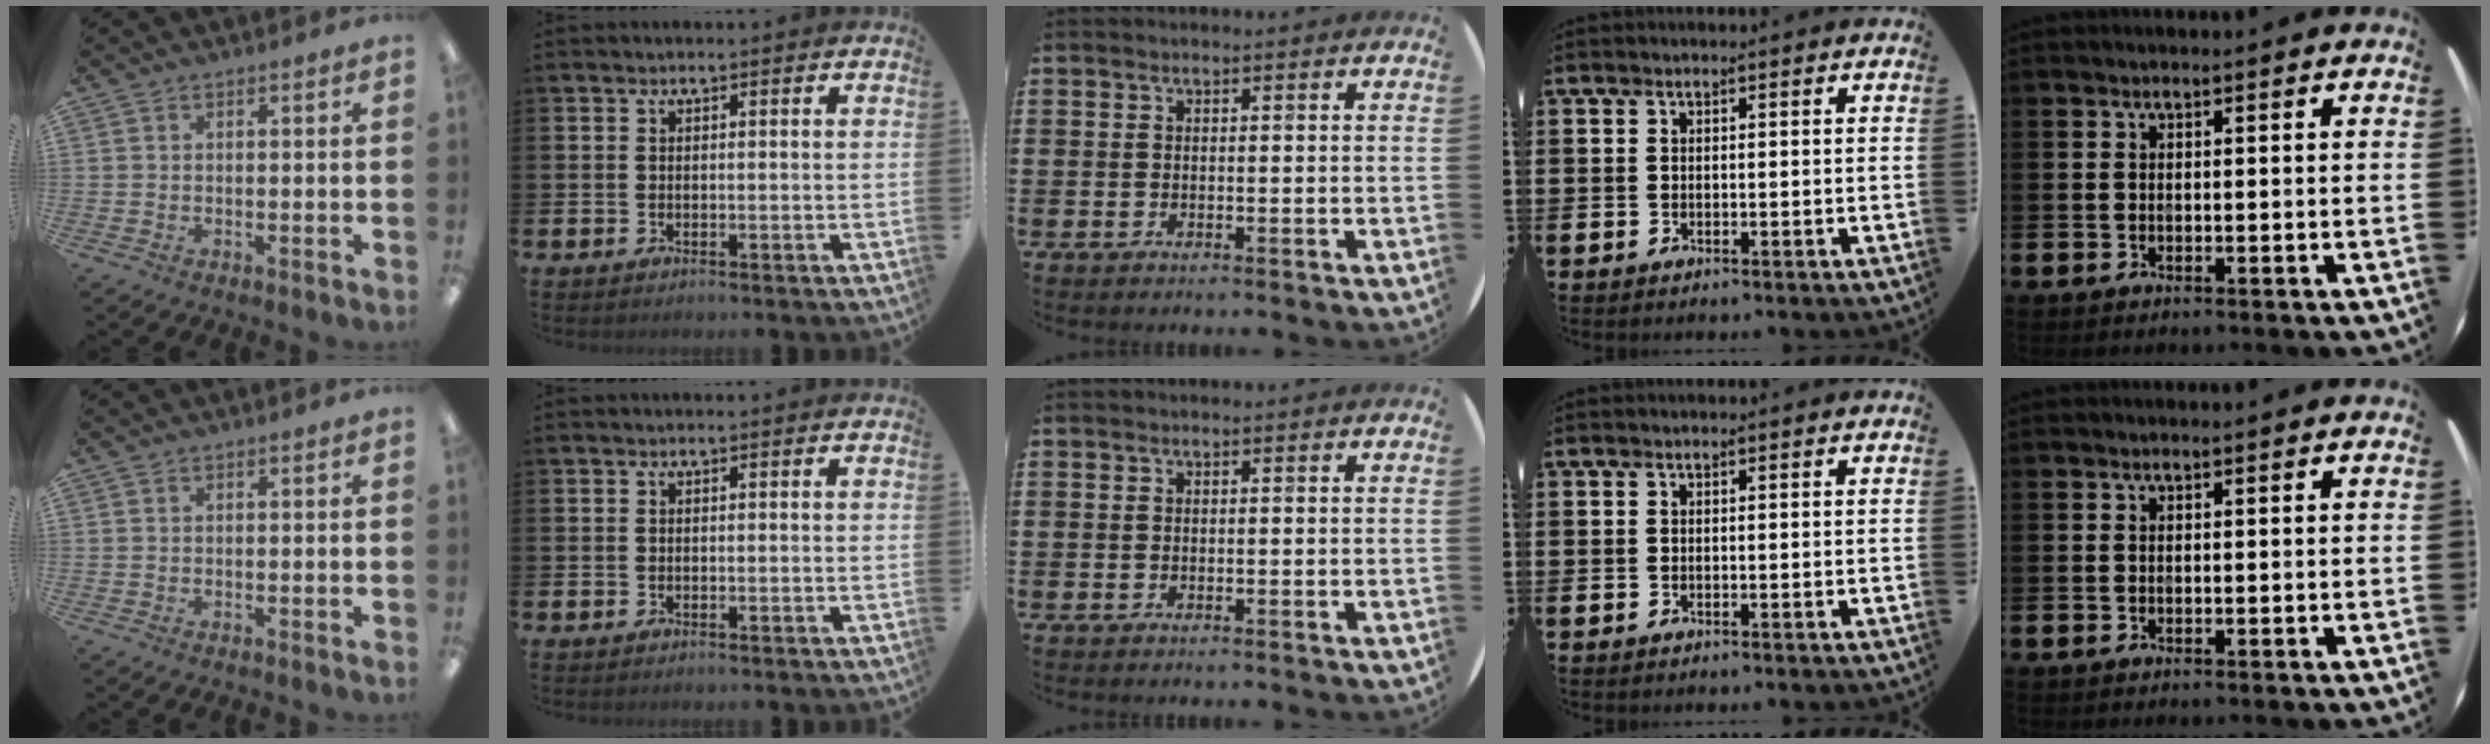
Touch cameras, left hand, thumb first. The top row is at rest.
{}